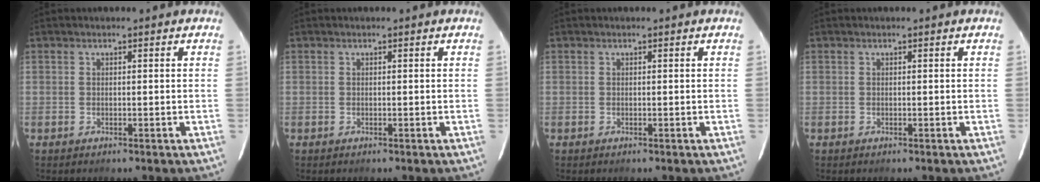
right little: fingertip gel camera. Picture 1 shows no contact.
{"total": 0.0}
{"total": 0.0}
{"total": 0.0}